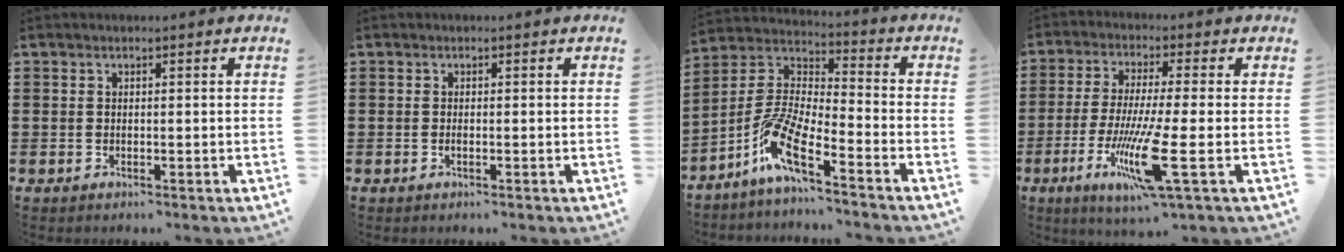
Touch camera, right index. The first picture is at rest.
{"total": 0.0}
{"total": 9.1, "force": [-6.5, 1.1, 6.2], "torque": [-0.157, -0.023, -0.137]}
{"total": 11.9, "force": [-3.8, 0.8, 11.3], "torque": [-0.234, -0.025, -0.072]}